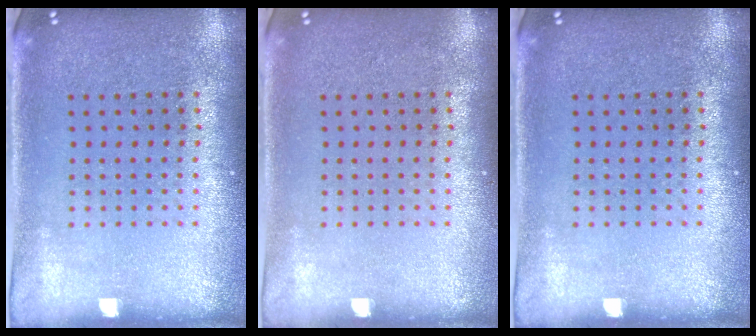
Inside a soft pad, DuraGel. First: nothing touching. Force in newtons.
{"total": 0.0}
{"total": 0.0}